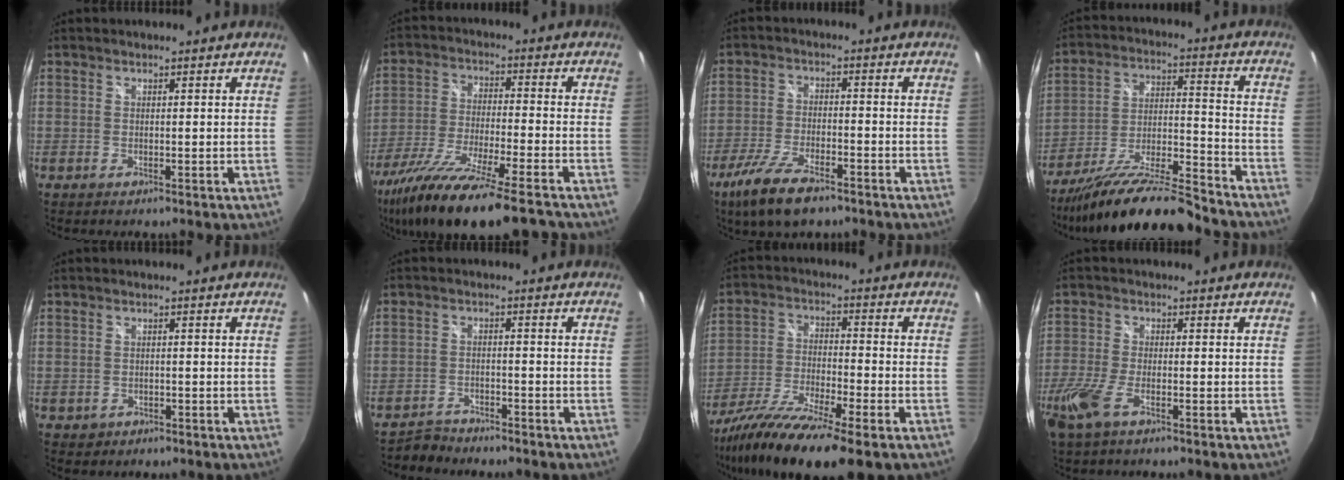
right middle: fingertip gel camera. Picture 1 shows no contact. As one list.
[{"total": 19.3, "force": [-14.9, 1.5, 12.1], "torque": [-0.242, -0.057, -0.263]}, {"total": 10.7, "force": [-7.4, 3.5, 6.9], "torque": [-0.164, -0.025, -0.140]}, {"total": 18.7, "force": [-16.3, 1.5, 9.0], "torque": [-0.170, -0.027, -0.266]}, {"total": 2.3, "force": [-0.8, 2.0, 0.7], "torque": [-0.020, -0.003, -0.008]}, {"total": 4.5, "force": [-4.2, 1.6, 0.4], "torque": [-0.022, -0.001, -0.072]}, {"total": 16.8, "force": [-11.9, 2.2, 11.5], "torque": [-0.231, -0.052, -0.218]}, {"total": 8.3, "force": [-4.7, 3.1, 6.1], "torque": [-0.154, -0.020, -0.092]}]